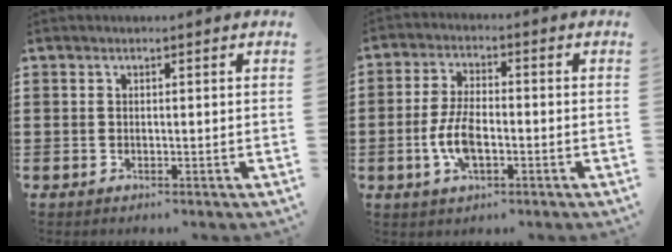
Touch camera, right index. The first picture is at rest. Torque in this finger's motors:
{"motor_torque": [2.14, 0.00, 0.60, 0.18]}